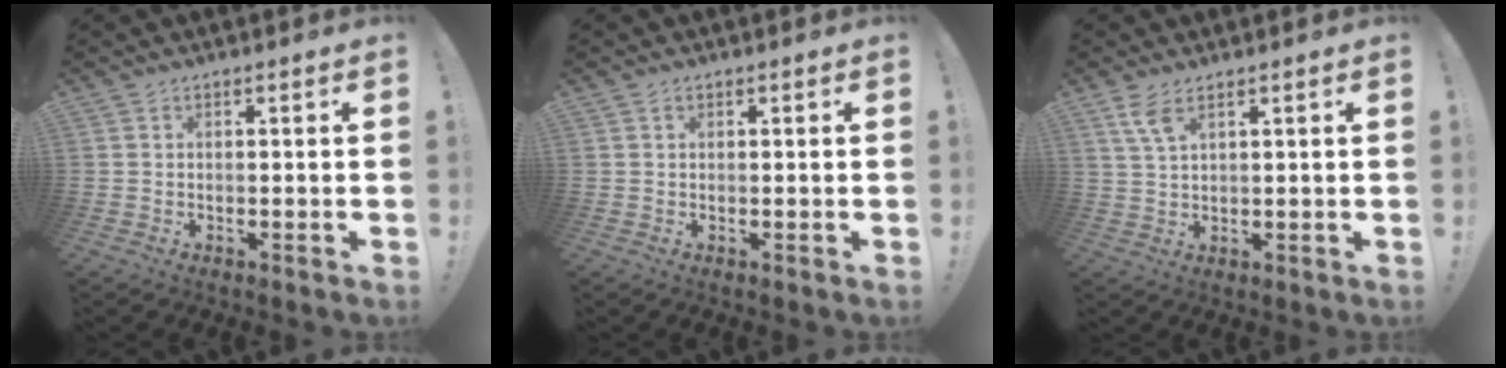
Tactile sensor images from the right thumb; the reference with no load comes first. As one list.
[{"total": 0.5, "force": [0.2, 0.5, 0.1], "torque": [0.000, 0.001, 0.004]}, {"total": 5.2, "force": [3.1, 1.7, 3.9], "torque": [-0.076, -0.010, 0.055]}]